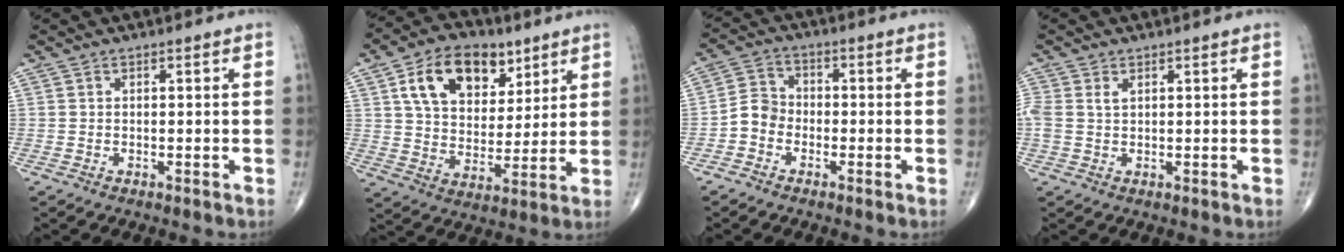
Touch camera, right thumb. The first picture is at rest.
{"total": 16.1, "force": [7.6, 10.3, 9.8], "torque": [-0.125, -0.023, 0.135]}
{"total": 4.7, "force": [-2.0, 3.9, 1.9], "torque": [-0.018, 0.018, -0.051]}
{"total": 2.6, "force": [0.8, 1.6, 1.9], "torque": [-0.056, 0.011, 0.022]}